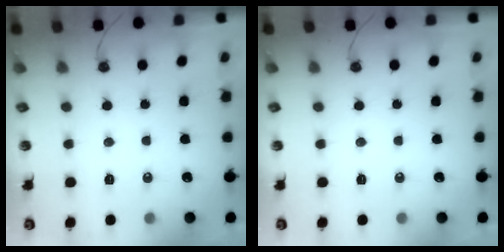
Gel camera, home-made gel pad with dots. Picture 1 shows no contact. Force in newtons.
{"total": 0.0}